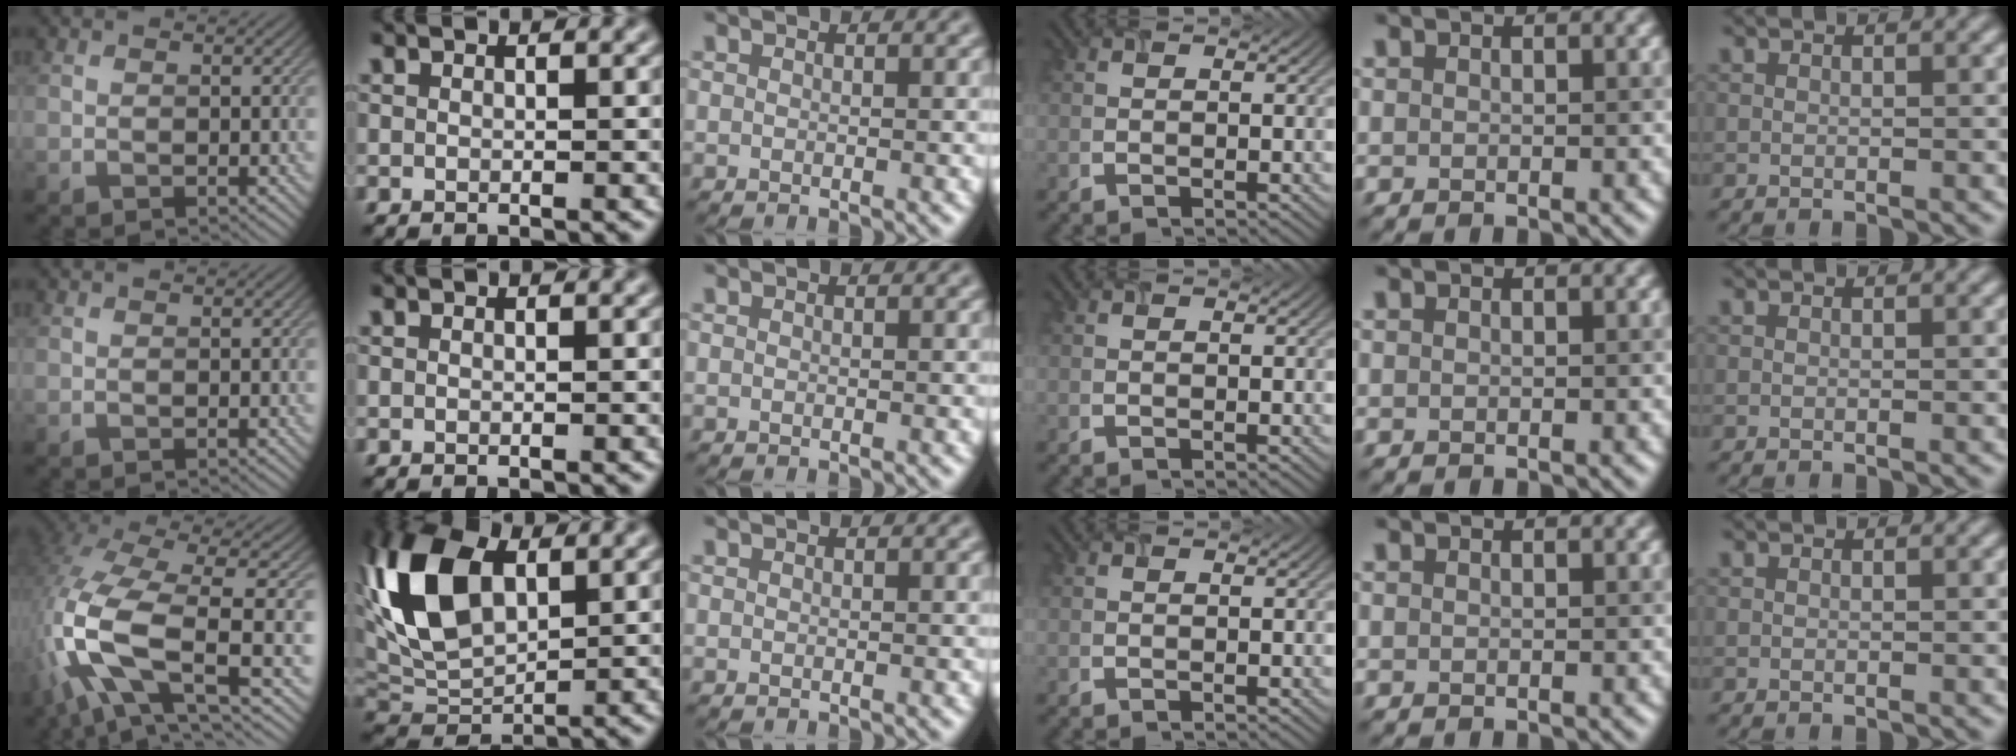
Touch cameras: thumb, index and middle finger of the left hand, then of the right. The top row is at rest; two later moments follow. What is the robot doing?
{"motion": "close", "object": "airpods case & airpods"}